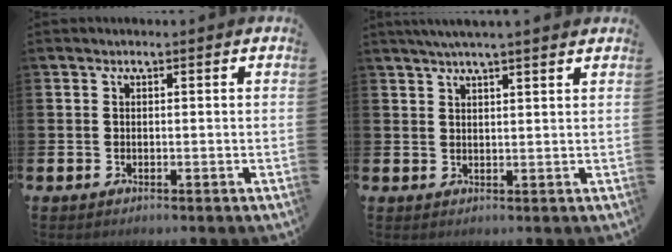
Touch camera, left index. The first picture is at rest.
{"total": 3.2, "force": [3.0, -0.3, 1.3], "torque": [-0.031, -0.005, 0.054]}